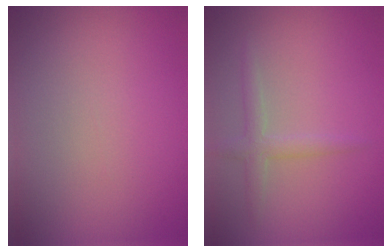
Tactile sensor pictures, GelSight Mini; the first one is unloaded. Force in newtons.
{"total": 1.9, "press": 1.9, "slide": 0.1}